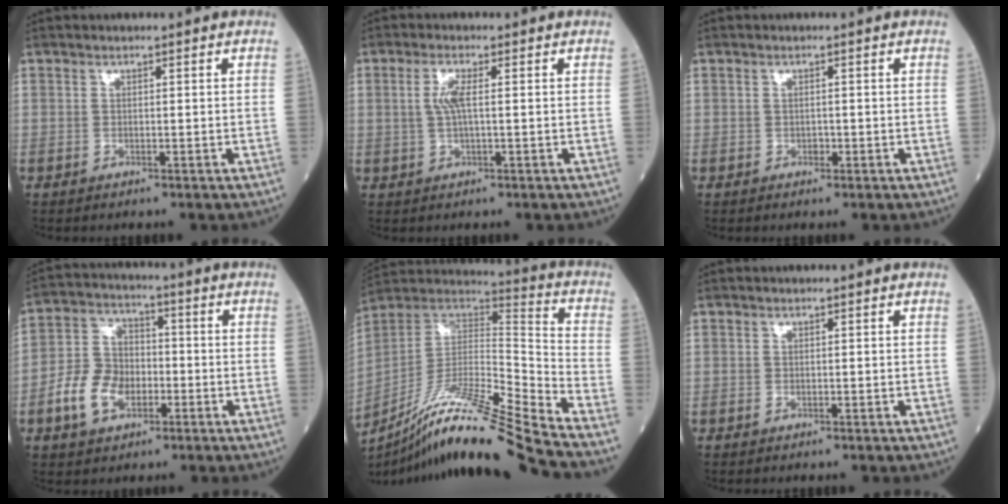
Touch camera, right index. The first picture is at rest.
{"total": 3.1, "force": [0.4, 0.6, 3.0], "torque": [-0.067, 0.003, 0.008]}
{"total": 0.6, "force": [-0.3, 0.4, 0.3], "torque": [-0.005, 0.001, -0.005]}
{"total": 9.1, "force": [-3.3, 6.2, 5.8], "torque": [-0.132, 0.019, -0.062]}
{"total": 21.1, "force": [-16.9, -1.5, 12.5], "torque": [-0.241, -0.015, -0.308]}
{"total": 0.0}